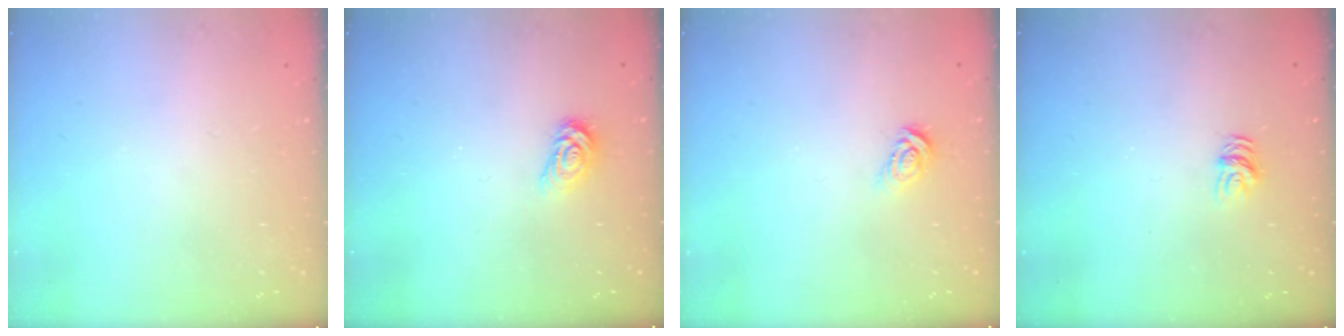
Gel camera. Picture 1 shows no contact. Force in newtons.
{"total": 3.8, "press": 3.8, "slide": 0.4}
{"total": 6.0, "press": 6.0, "slide": 0.6}
{"total": 6.2, "press": 6.2, "slide": 0.3}